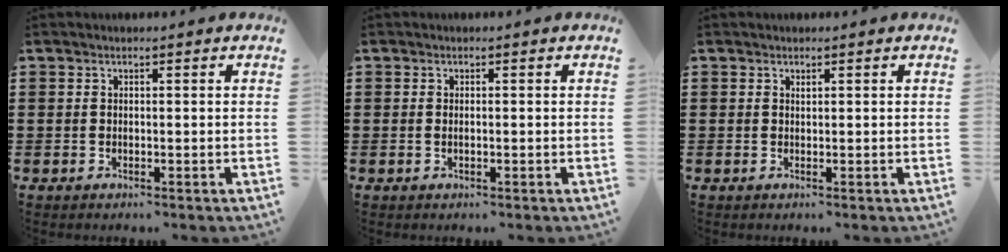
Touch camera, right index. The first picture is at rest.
{"total": 0.0}
{"total": 0.0}